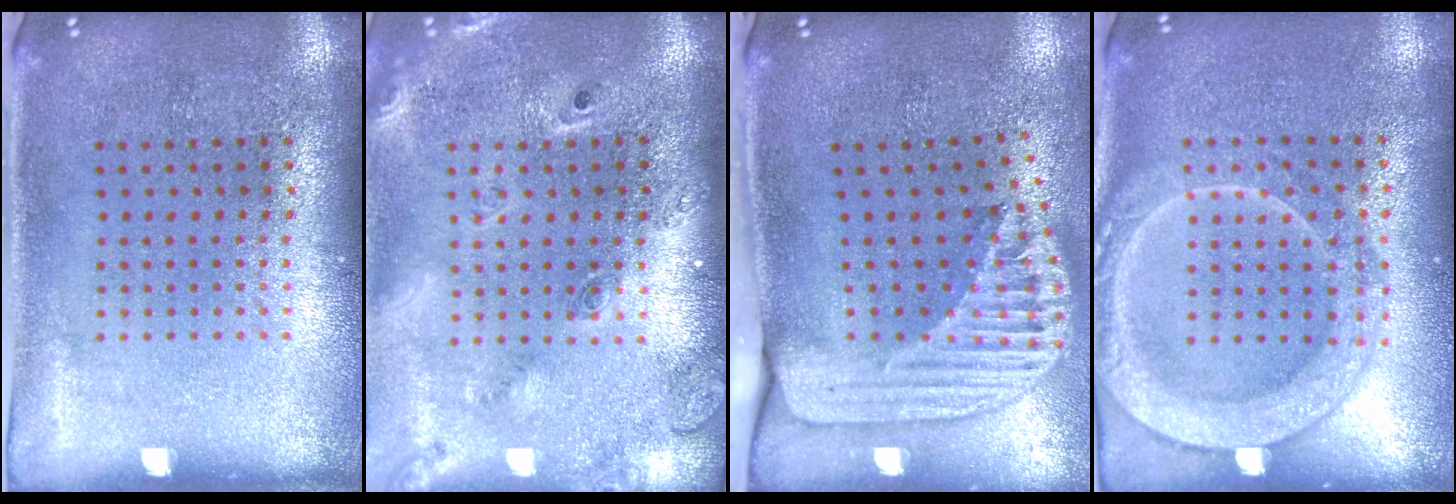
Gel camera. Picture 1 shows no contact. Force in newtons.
{"total": 2.4, "press": 1.7, "slide": 1.6}
{"total": 2.6, "press": 1.8, "slide": 1.9}
{"total": 2.0, "press": 2.0, "slide": 0.2}